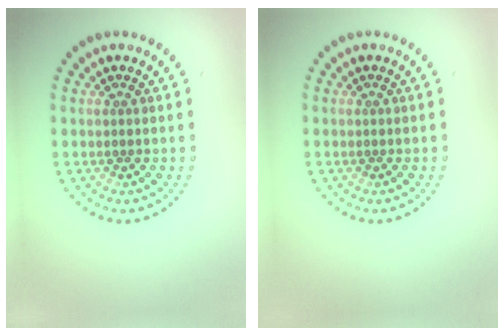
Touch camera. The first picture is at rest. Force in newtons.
{"total": 0.0}